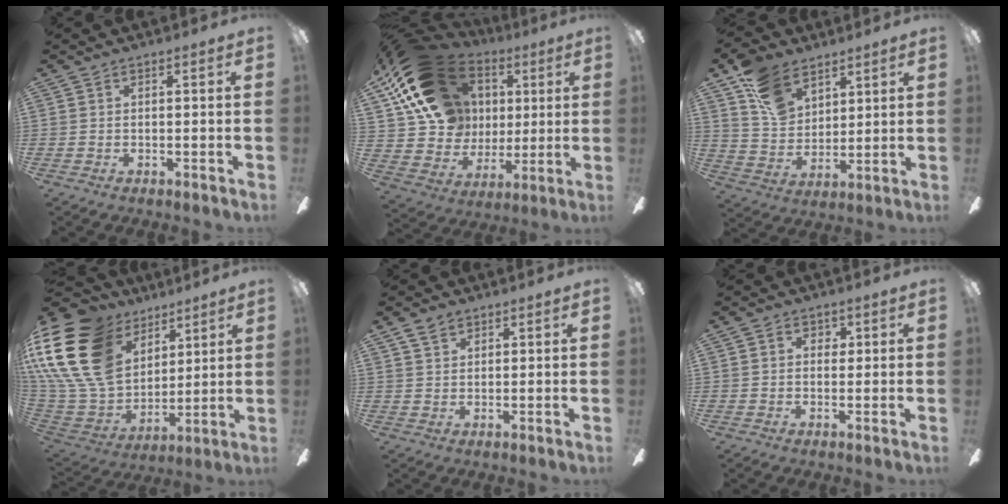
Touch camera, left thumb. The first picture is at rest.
{"total": 23.2, "force": [9.3, 17.7, 11.6], "torque": [-0.216, -0.030, 0.196]}
{"total": 13.0, "force": [8.4, 8.5, 5.4], "torque": [-0.106, -0.032, 0.165]}
{"total": 26.5, "force": [10.8, 18.7, 15.4], "torque": [-0.347, -0.057, 0.214]}
{"total": 3.7, "force": [2.6, 2.2, 1.3], "torque": [-0.024, -0.002, 0.050]}
{"total": 2.5, "force": [1.0, 1.9, 1.2], "torque": [-0.009, 0.002, 0.013]}